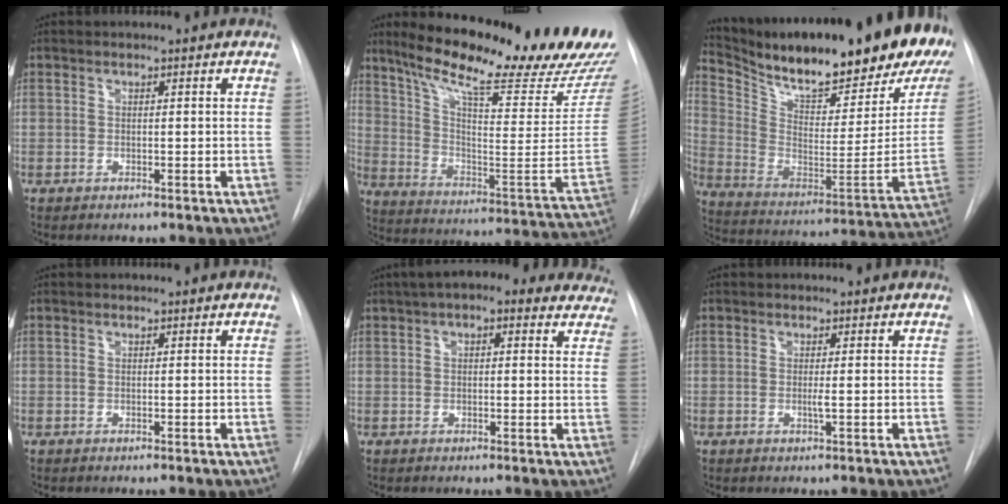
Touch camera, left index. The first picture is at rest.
{"total": 29.7, "force": [23.8, 3.0, 17.5], "torque": [-0.280, -0.070, 0.329]}
{"total": 29.6, "force": [24.5, 4.1, 16.2], "torque": [-0.287, -0.074, 0.356]}
{"total": 0.0}
{"total": 15.1, "force": [11.9, 5.1, 7.8], "torque": [-0.094, 0.044, 0.140]}
{"total": 0.7, "force": [0.1, -0.1, 0.7], "torque": [-0.016, -0.002, -0.002]}